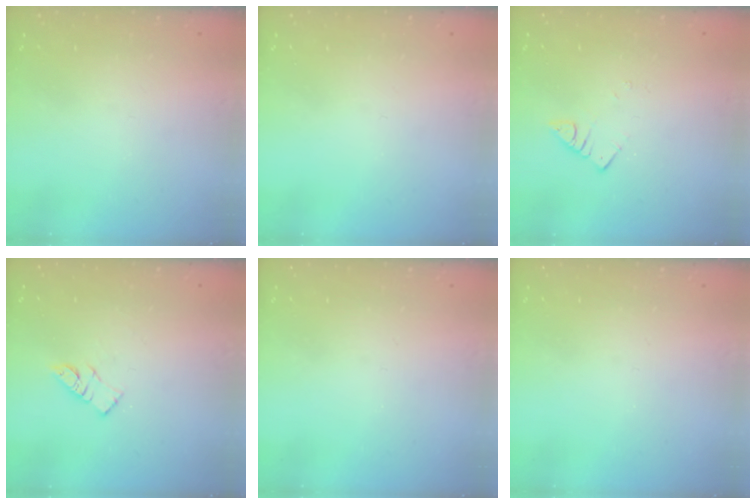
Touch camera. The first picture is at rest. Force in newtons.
{"total": 0.0}
{"total": 2.5, "press": 2.5, "slide": 0.3}
{"total": 7.5, "press": 7.4, "slide": 0.4}
{"total": 0.0}
{"total": 0.0}